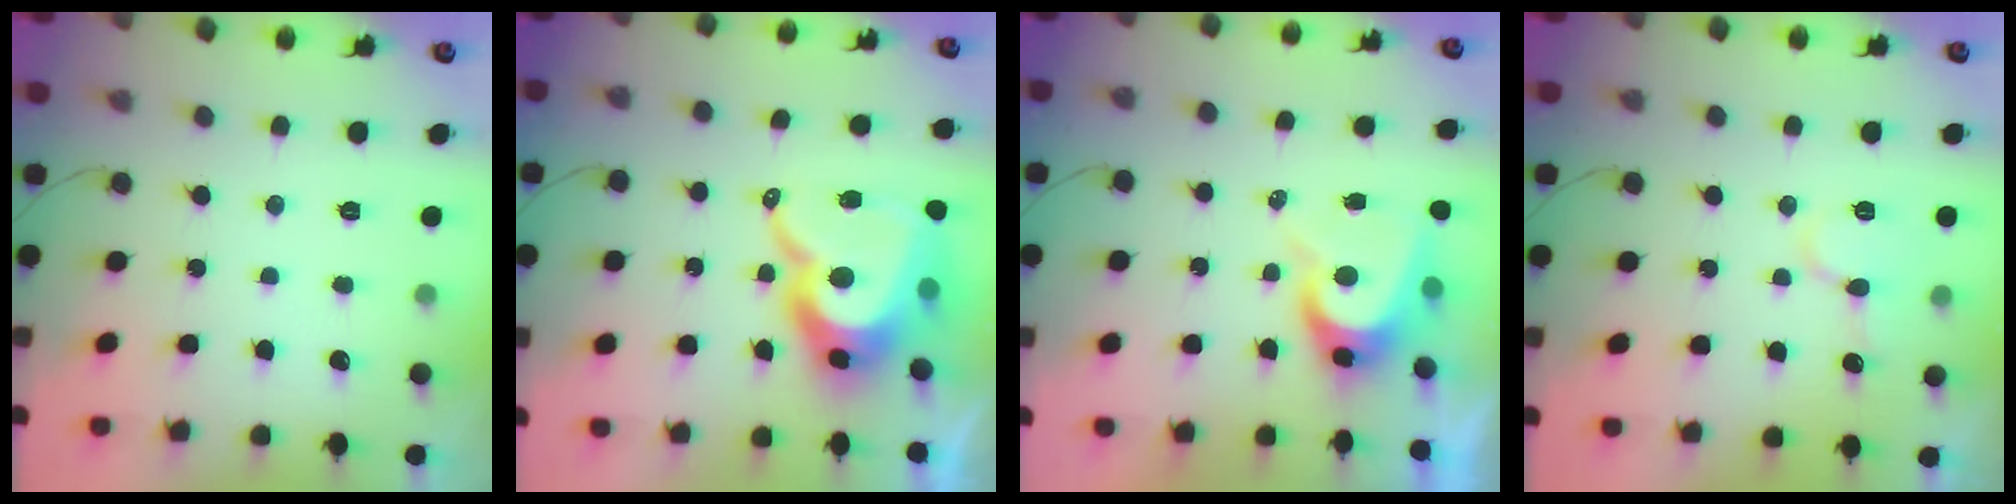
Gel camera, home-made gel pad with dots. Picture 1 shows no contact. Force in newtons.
{"total": 19.4, "press": 19.4, "slide": 1.4}
{"total": 7.4, "press": 7.4, "slide": 0.4}
{"total": 9.1, "press": 9.1, "slide": 1.2}